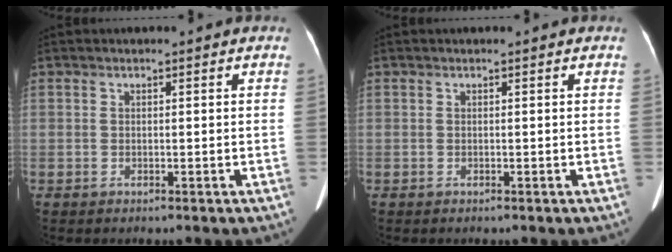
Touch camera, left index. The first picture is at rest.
{"total": 0.0}